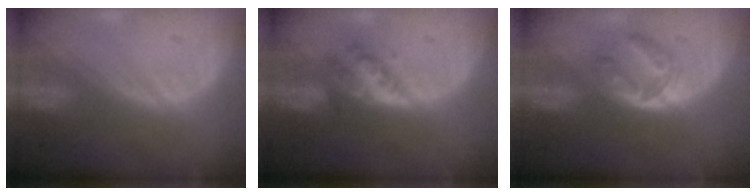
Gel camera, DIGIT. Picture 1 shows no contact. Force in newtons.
{"total": 4.7, "press": 4.6, "slide": 1.2}
{"total": 5.8, "press": 5.0, "slide": 3.0}